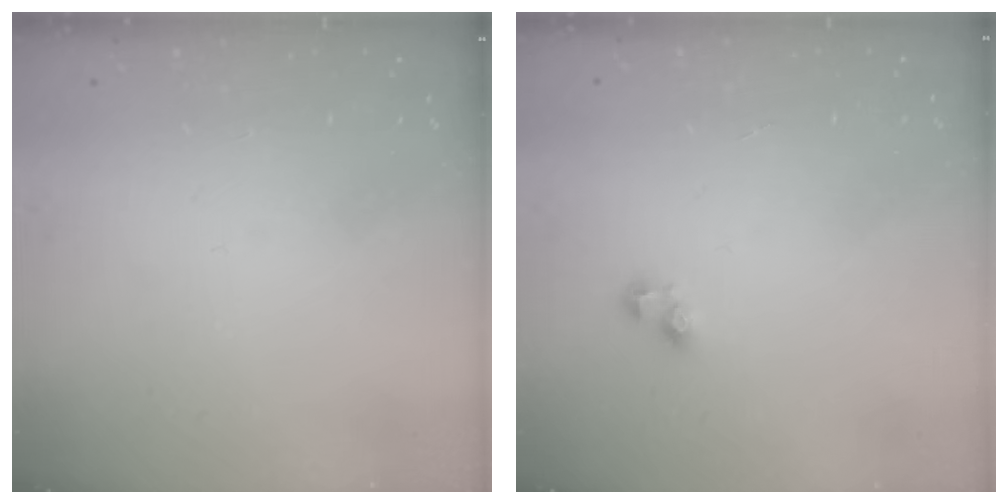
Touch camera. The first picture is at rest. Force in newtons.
{"total": 2.0, "press": 2.0, "slide": 0.3}